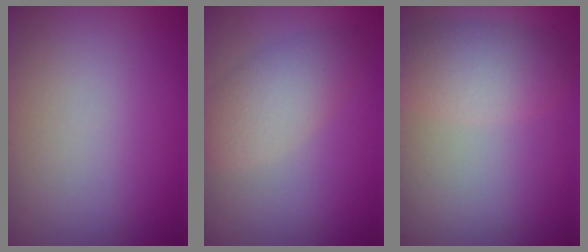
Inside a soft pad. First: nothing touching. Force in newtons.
{"total": 3.5, "press": 3.5, "slide": 0.2}
{"total": 3.7, "press": 3.7, "slide": 0.1}